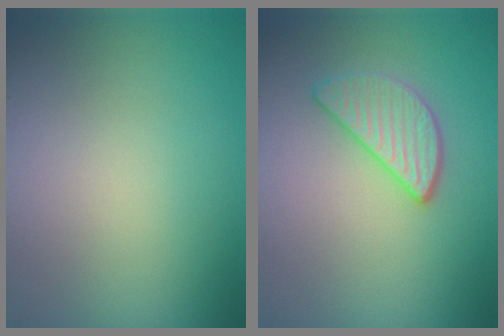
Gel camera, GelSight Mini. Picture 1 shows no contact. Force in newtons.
{"total": 2.8, "press": 2.7, "slide": 0.4}